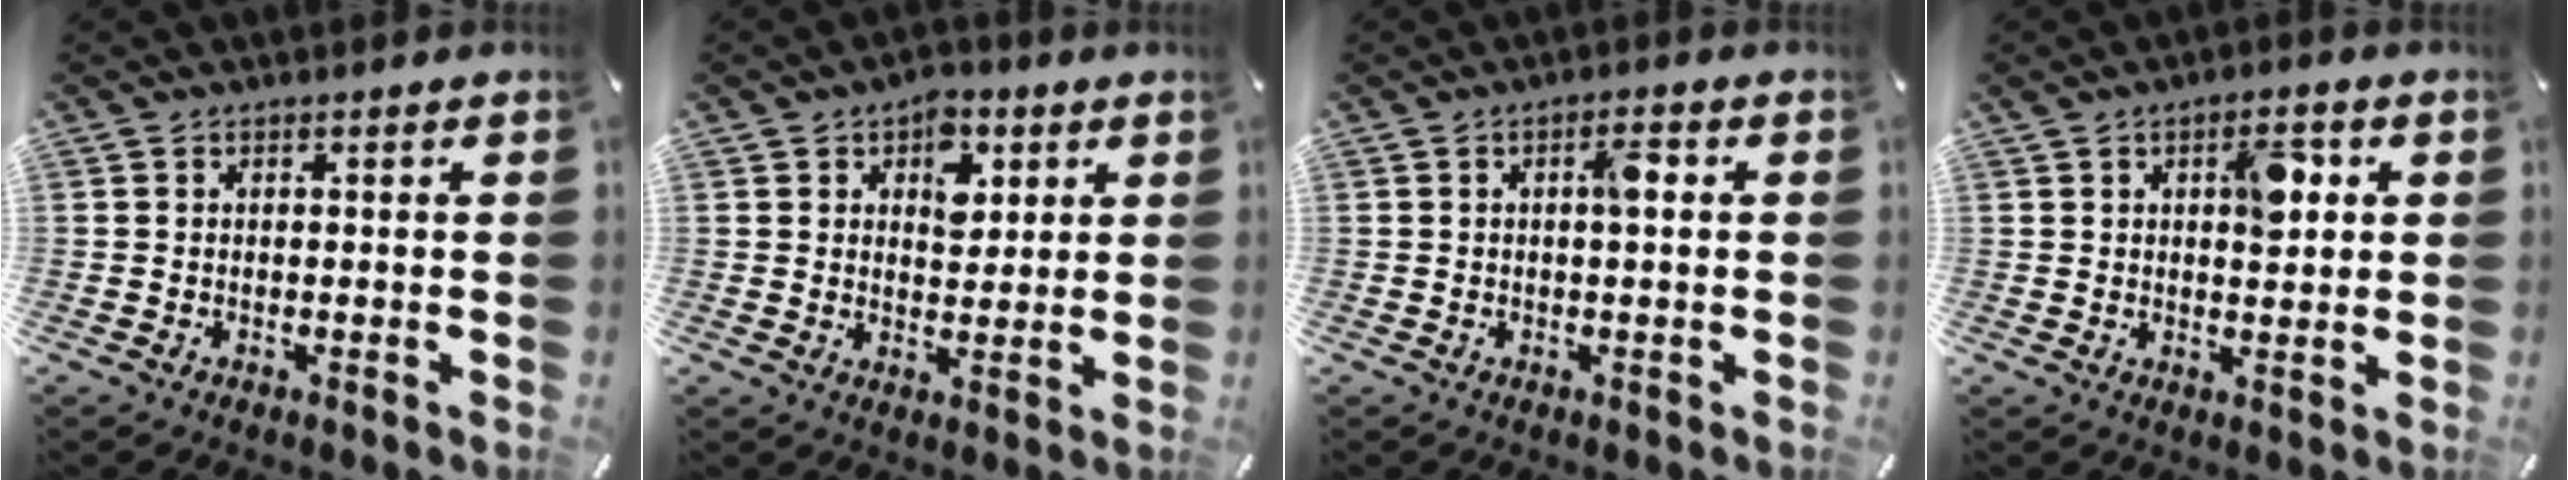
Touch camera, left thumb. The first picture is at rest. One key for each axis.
{"total": 6.9, "fx": 3.0, "fy": 4.9, "fz": 3.8, "tx": -0.032, "ty": -0.008, "tz": 0.043}
{"total": 4.4, "fx": 0.8, "fy": 1.5, "fz": 4.0, "tx": -0.065, "ty": 0.004, "tz": 0.006}
{"total": 8.3, "fx": 2.4, "fy": 4.5, "fz": 6.6, "tx": -0.078, "ty": -0.010, "tz": 0.030}